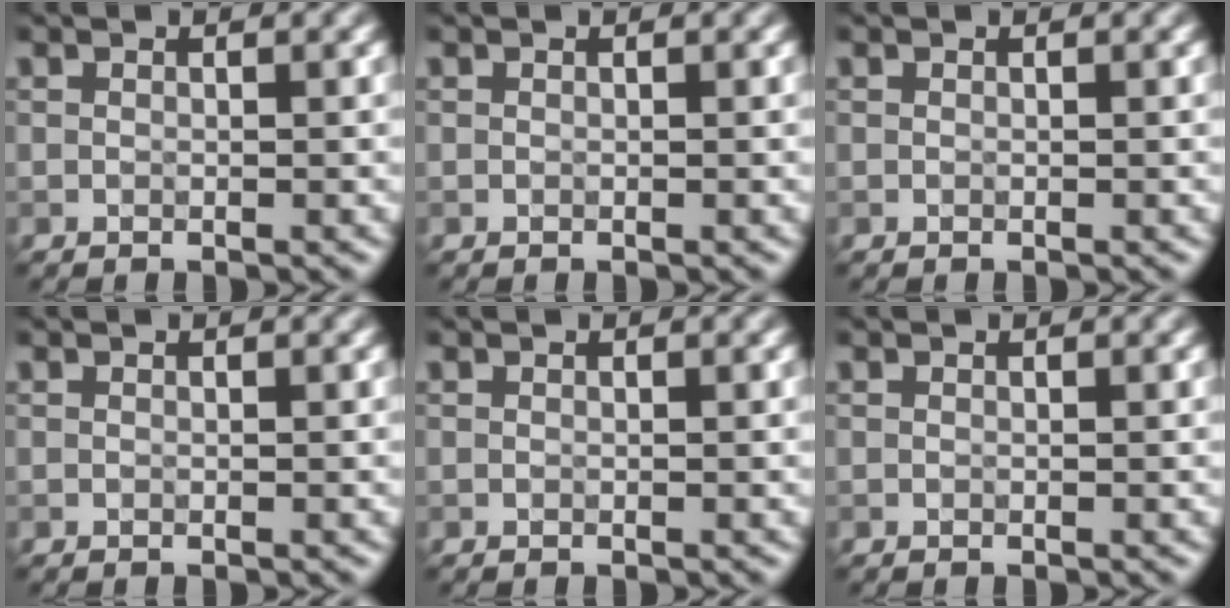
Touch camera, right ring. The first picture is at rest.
{"total": 0.0}
{"total": 0.0}
{"total": 0.0}
{"total": 0.0}
{"total": 0.0}